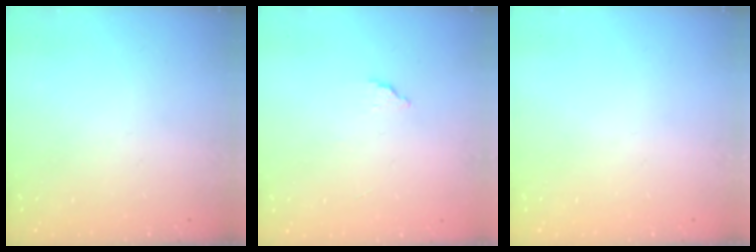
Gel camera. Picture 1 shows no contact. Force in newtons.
{"total": 1.7, "press": 1.7, "slide": 0.1}
{"total": 0.0}